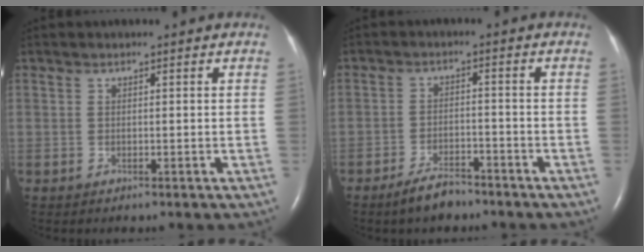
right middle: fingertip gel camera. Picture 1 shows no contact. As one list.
[{"total": 4.6, "force": [-3.8, 1.4, 2.2], "torque": [-0.051, -0.002, -0.065]}]